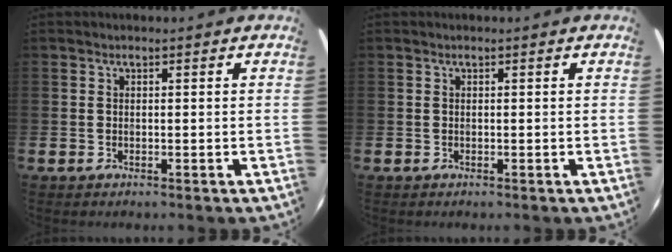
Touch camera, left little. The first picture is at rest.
{"total": 0.0}